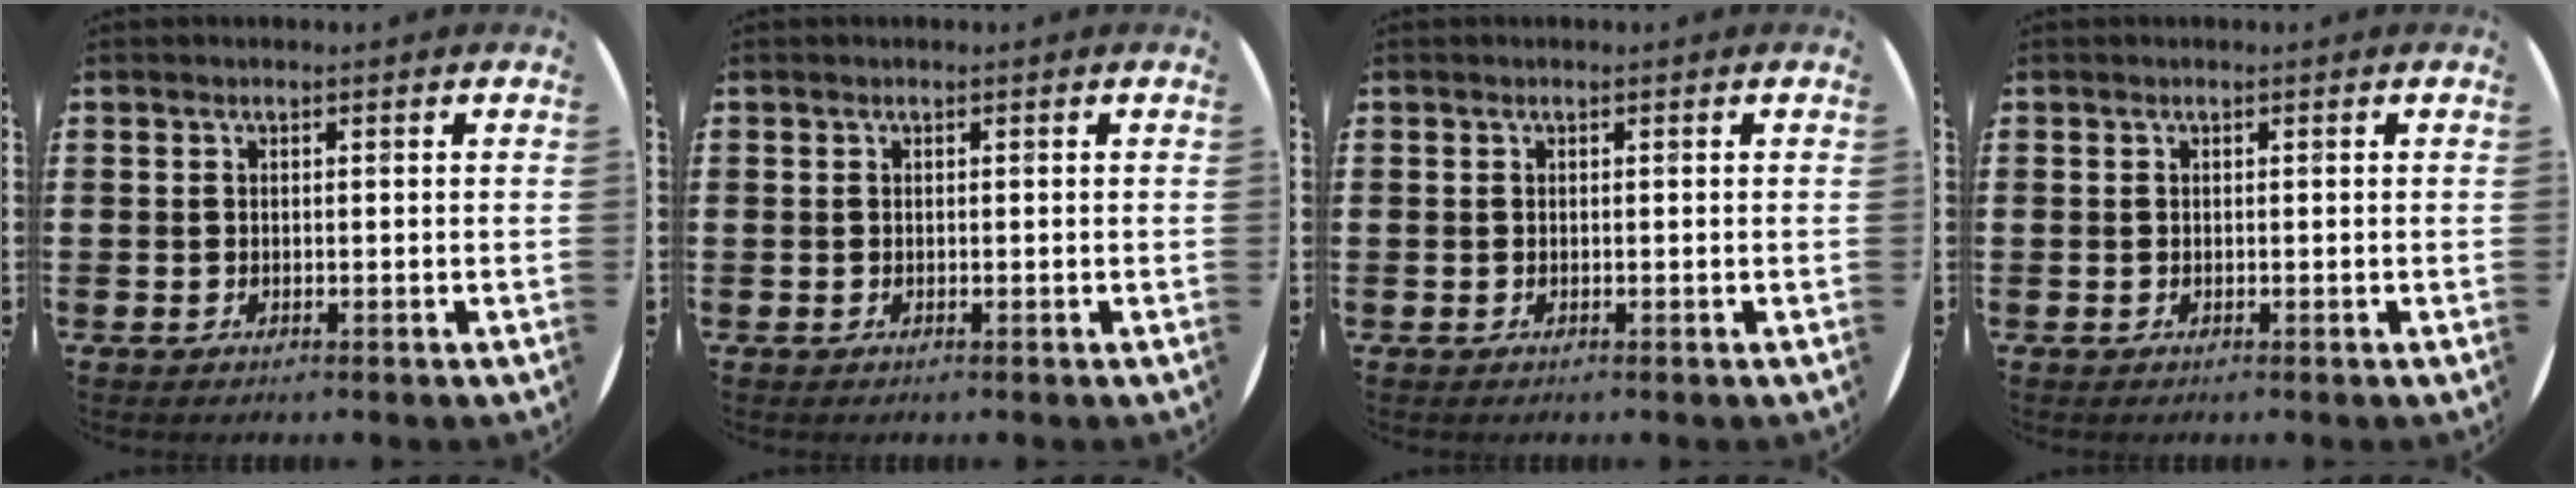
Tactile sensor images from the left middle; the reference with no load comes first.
{"total": 0.0}
{"total": 0.0}
{"total": 0.0}